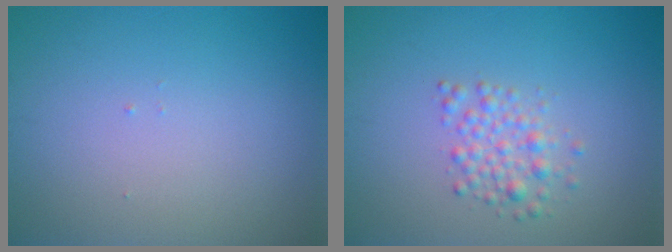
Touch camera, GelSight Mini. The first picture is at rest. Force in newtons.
{"total": 2.3, "press": 2.3, "slide": 0.0}